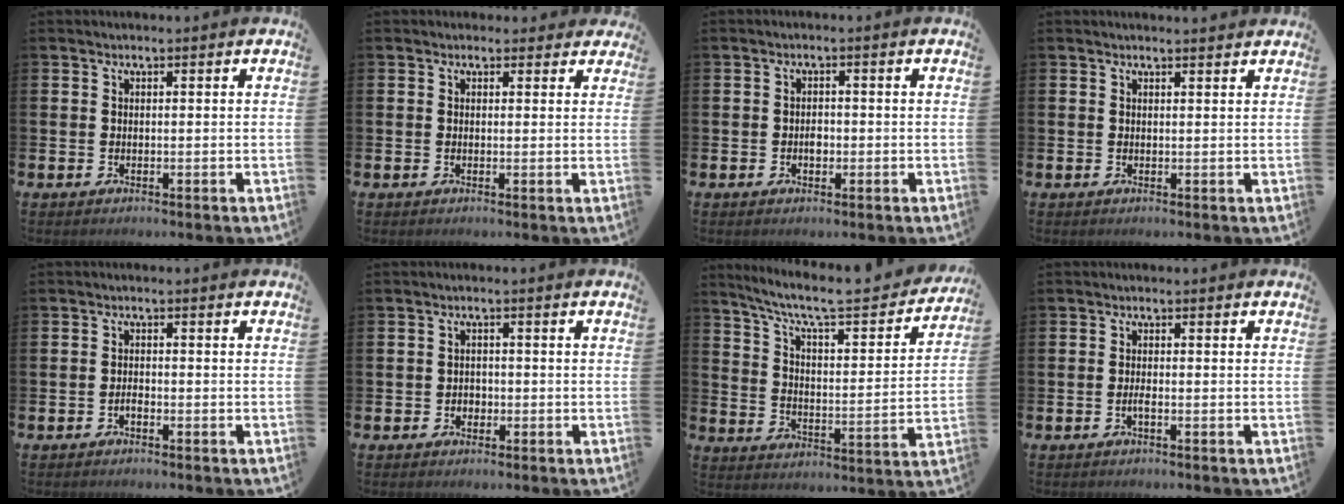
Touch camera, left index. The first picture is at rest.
{"total": 1.2, "force": [0.7, 0.9, 0.1], "torque": [0.003, 0.007, 0.011]}
{"total": 1.6, "force": [-0.4, 1.1, 1.1], "torque": [-0.010, 0.001, -0.011]}
{"total": 0.9, "force": [0.9, 0.0, 0.1], "torque": [0.006, -0.005, 0.015]}
{"total": 1.1, "force": [-0.8, 0.4, 0.6], "torque": [-0.019, 0.000, -0.013]}
{"total": 1.5, "force": [-0.6, 1.3, 0.4], "torque": [-0.008, 0.003, -0.015]}
{"total": 8.1, "force": [6.9, 1.6, 3.9], "torque": [-0.102, -0.048, 0.112]}
{"total": 1.0, "force": [-0.5, 0.1, 0.8], "torque": [-0.020, -0.002, -0.008]}